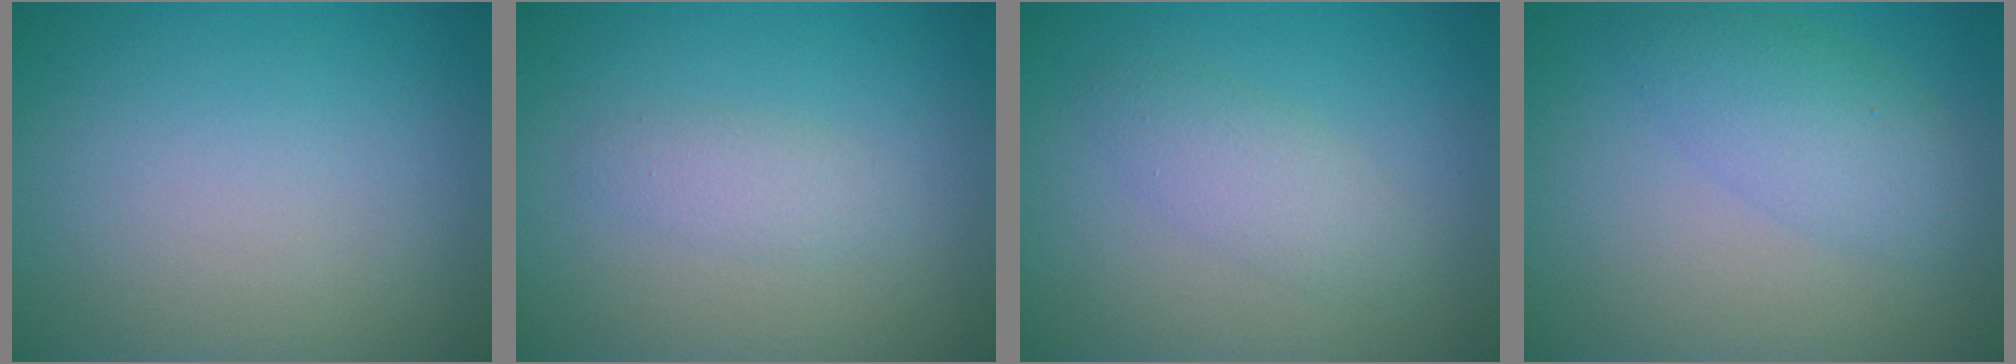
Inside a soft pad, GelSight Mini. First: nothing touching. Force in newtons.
{"total": 1.6, "press": 1.6, "slide": 0.1}
{"total": 2.4, "press": 2.4, "slide": 0.0}
{"total": 3.6, "press": 3.6, "slide": 0.0}